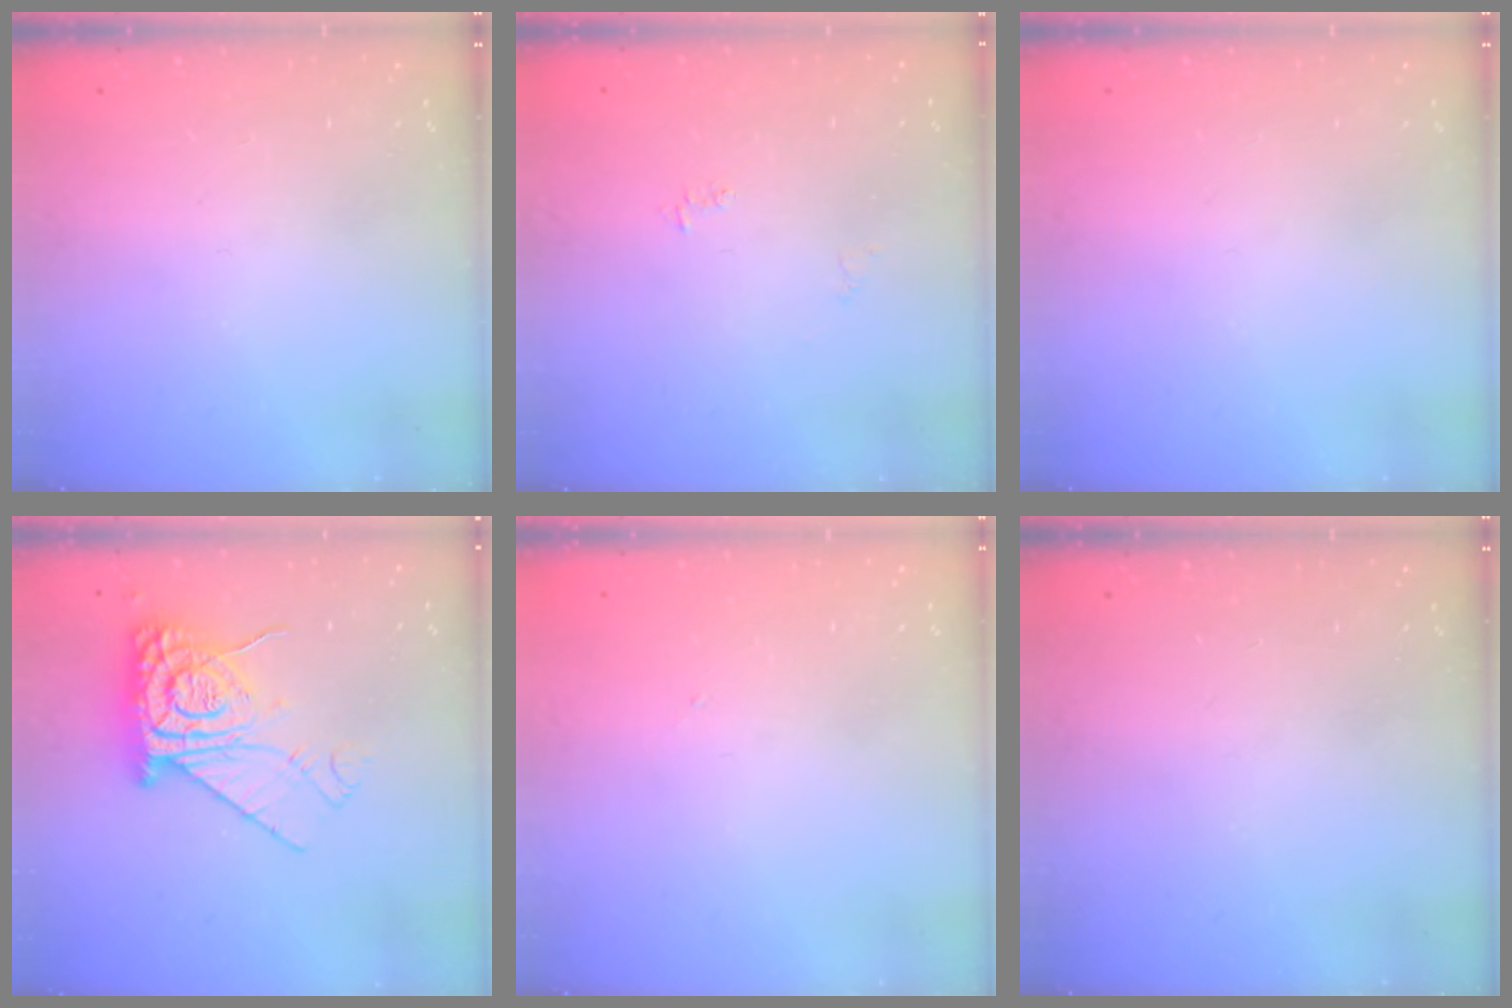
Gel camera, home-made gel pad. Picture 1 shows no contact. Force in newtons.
{"total": 3.1, "press": 3.1, "slide": 0.5}
{"total": 0.0}
{"total": 13.9, "press": 13.8, "slide": 1.4}
{"total": 1.3, "press": 1.3, "slide": 0.2}
{"total": 0.0}